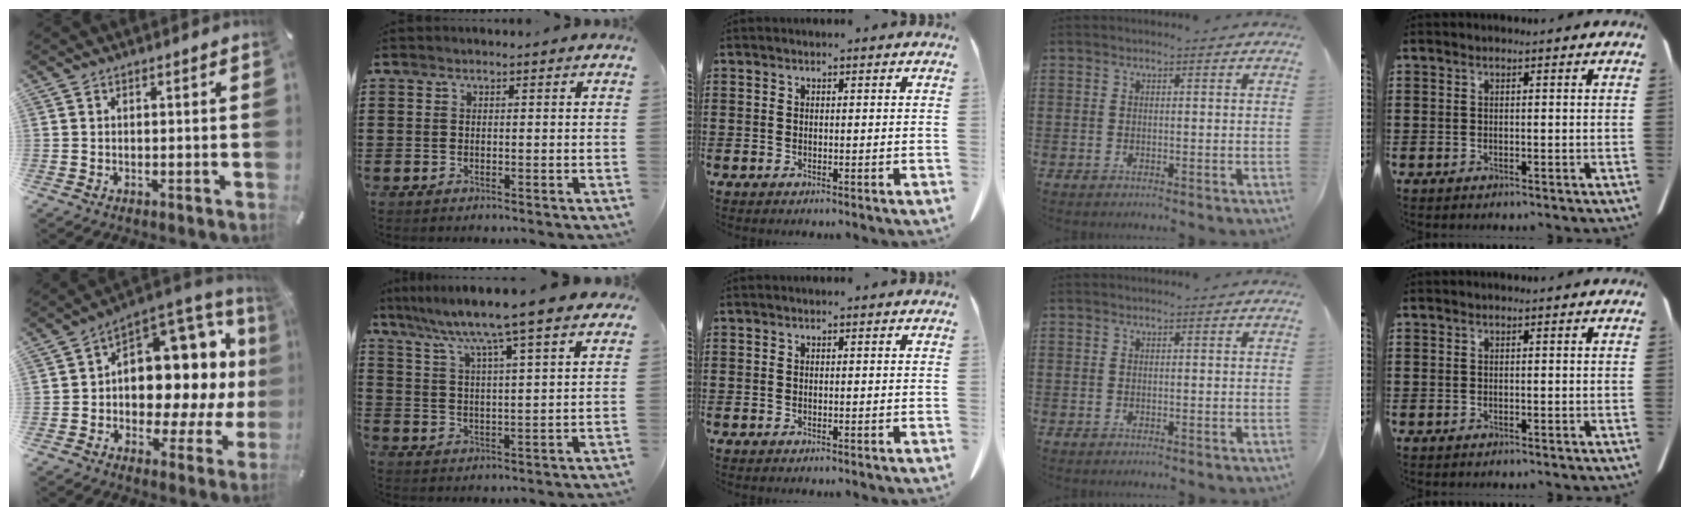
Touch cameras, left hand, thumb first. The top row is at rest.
{"thumb": {"total": 12.8, "force": [2.7, 9.5, 8.1], "torque": [-0.082, -0.067, 0.044]}, "index": {"total": 6.9, "force": [5.7, -1.1, 3.7], "torque": [-0.096, -0.044, 0.088]}}